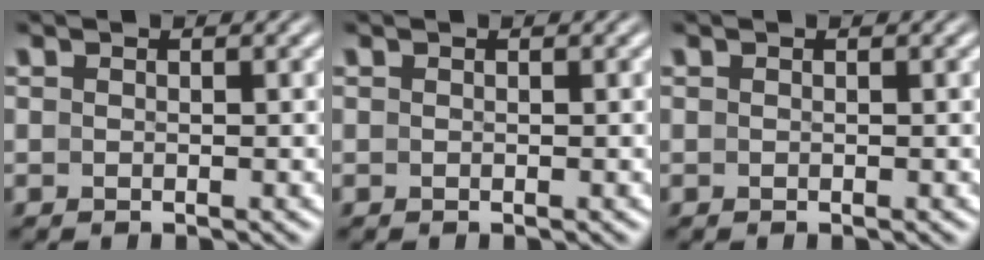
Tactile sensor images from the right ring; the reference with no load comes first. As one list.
[{"total": 0.0}, {"total": 0.0}]